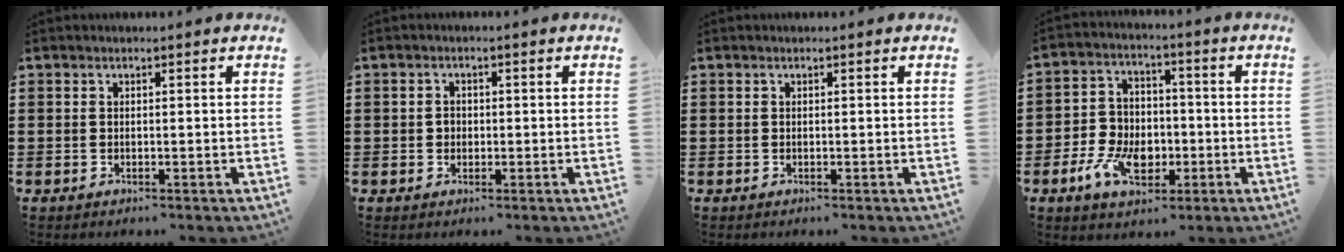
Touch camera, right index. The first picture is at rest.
{"total": 1.4, "force": [-0.1, 1.3, 0.6], "torque": [-0.015, 0.005, -0.003]}
{"total": 0.0}
{"total": 8.0, "force": [-2.7, 5.7, 4.9], "torque": [-0.116, 0.013, -0.050]}